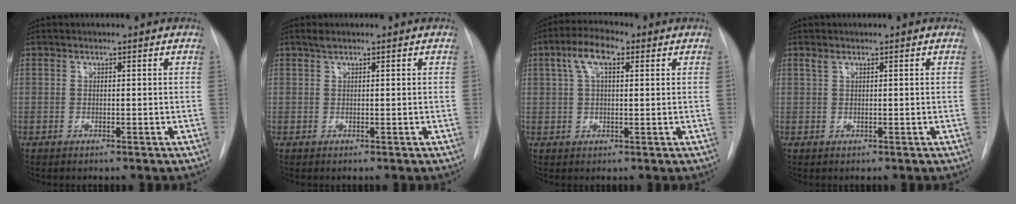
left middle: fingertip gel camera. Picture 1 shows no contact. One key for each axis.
{"total": 0.7, "fx": 0.6, "fy": 0.0, "fz": 0.4, "tx": -0.013, "ty": 0.006, "tz": 0.014}
{"total": 5.7, "fx": 2.6, "fy": 1.9, "fz": 4.7, "tx": -0.096, "ty": 0.019, "tz": 0.047}
{"total": 0.8, "fx": 0.6, "fy": 0.2, "fz": 0.5, "tx": -0.015, "ty": 0.011, "tz": 0.014}